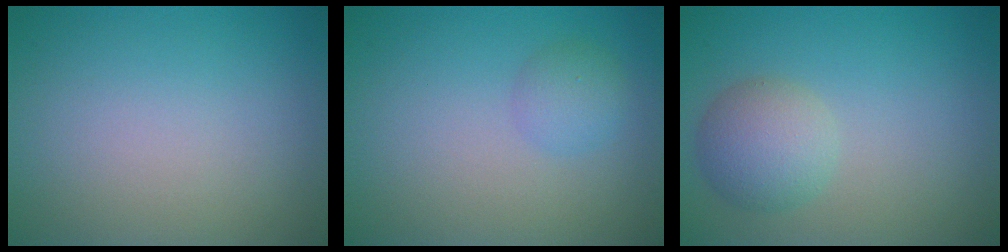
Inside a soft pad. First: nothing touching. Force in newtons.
{"total": 1.9, "press": 1.9, "slide": 0.1}
{"total": 2.8, "press": 2.8, "slide": 0.3}